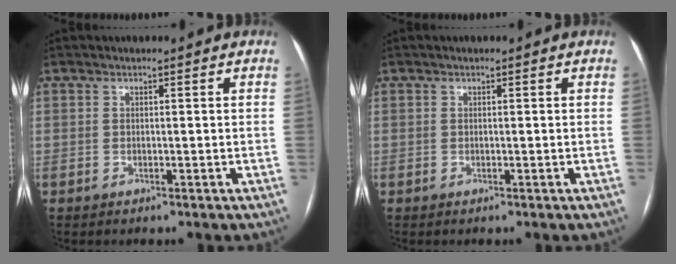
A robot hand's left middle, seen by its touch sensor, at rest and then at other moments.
{"total": 0.0}